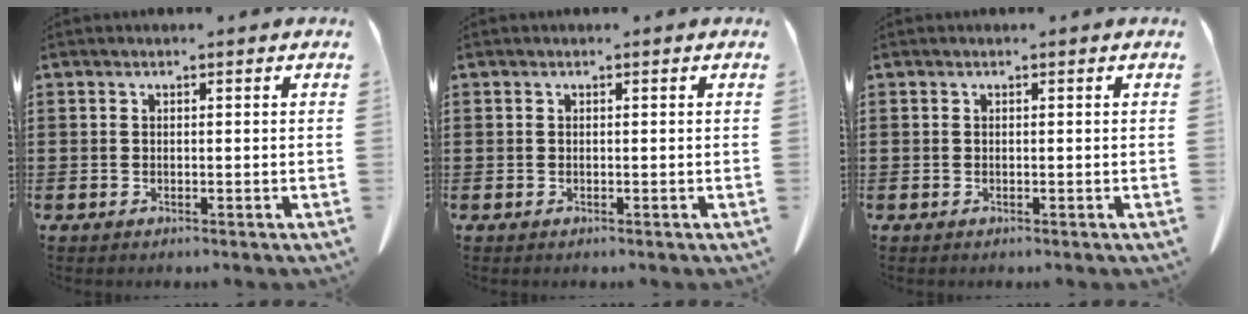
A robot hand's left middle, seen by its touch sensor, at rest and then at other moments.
{"total": 0.0}
{"total": 0.0}